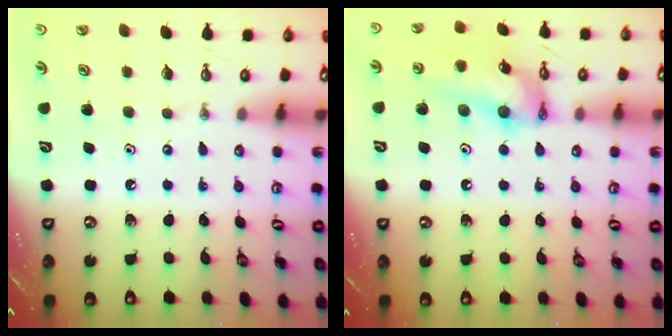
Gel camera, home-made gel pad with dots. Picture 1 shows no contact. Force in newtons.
{"total": 14.1, "press": 14.0, "slide": 1.3}